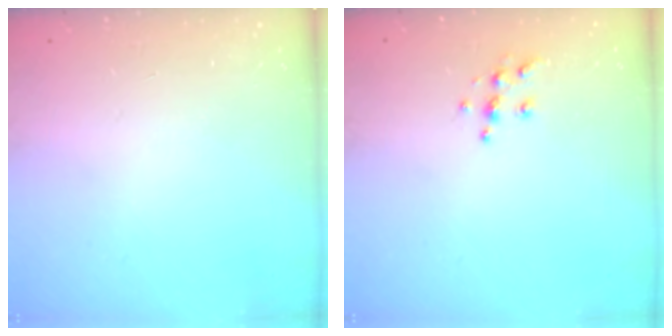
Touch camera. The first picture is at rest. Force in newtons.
{"total": 5.9, "press": 5.9, "slide": 0.6}